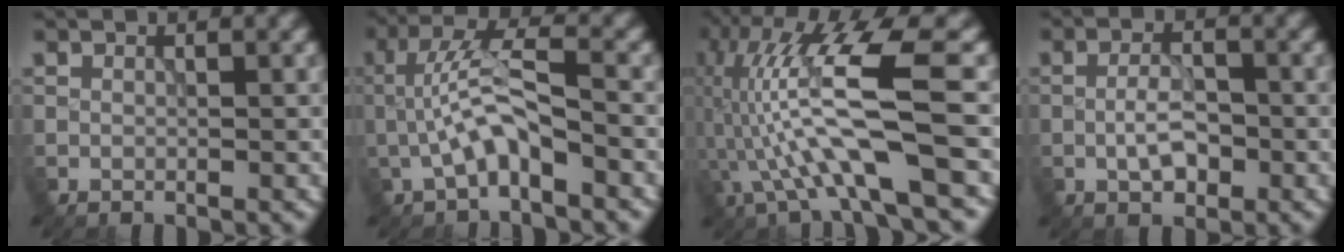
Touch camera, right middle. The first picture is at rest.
{"total": 4.6, "force": [-1.4, 1.3, 4.2], "torque": [-0.086, 0.019, -0.031]}
{"total": 10.8, "force": [-1.9, 1.9, 10.5], "torque": [-0.213, 0.019, -0.033]}
{"total": 2.9, "force": [-0.8, 1.5, 2.4], "torque": [-0.045, 0.001, -0.016]}